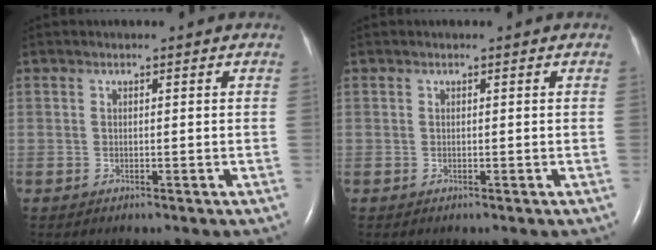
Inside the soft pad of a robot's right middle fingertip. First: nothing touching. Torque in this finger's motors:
{"motor_torque": [-0.01, -0.11, -0.05, -0.01]}